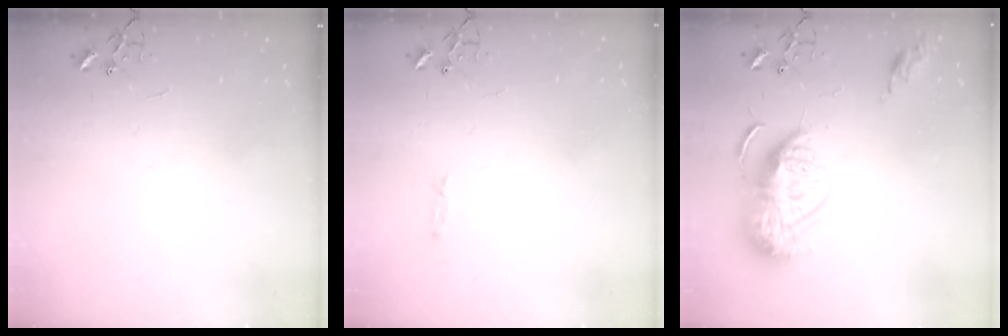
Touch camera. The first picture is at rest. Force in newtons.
{"total": 3.3, "press": 3.3, "slide": 0.4}
{"total": 15.5, "press": 15.4, "slide": 1.4}